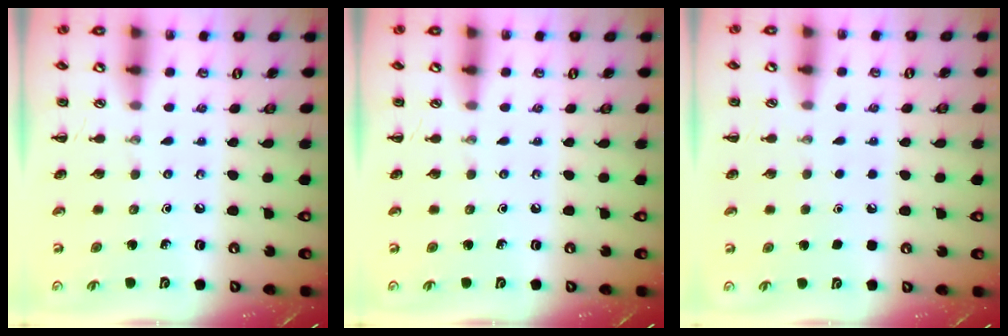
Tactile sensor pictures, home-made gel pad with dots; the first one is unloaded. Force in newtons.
{"total": 0.0}
{"total": 1.8, "press": 1.8, "slide": 0.1}